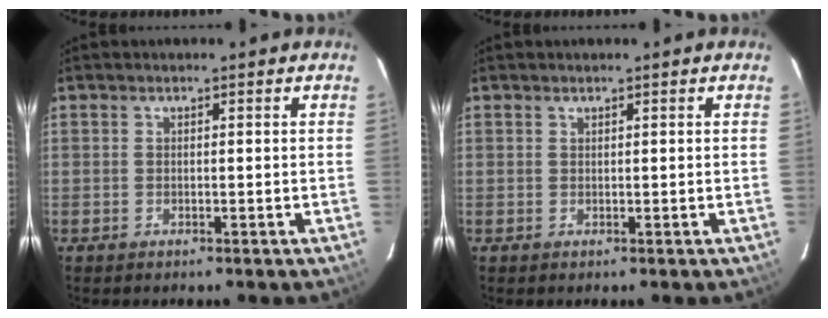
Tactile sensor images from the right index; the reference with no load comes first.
{"total": 0.0}